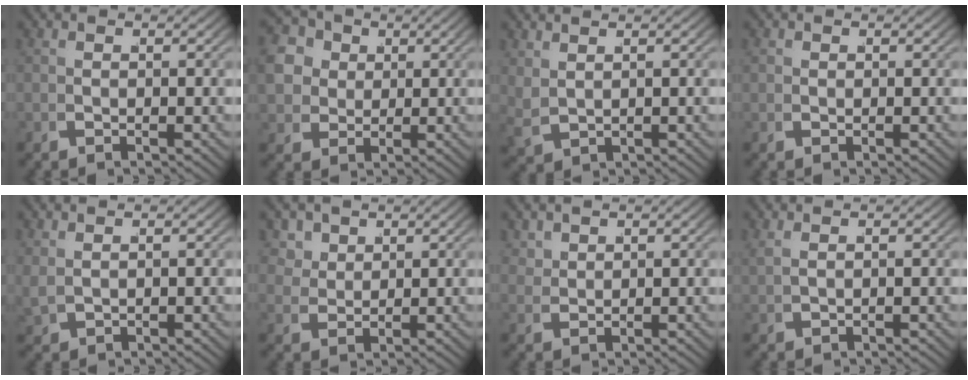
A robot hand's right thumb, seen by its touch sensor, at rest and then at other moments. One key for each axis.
{"total": 10.4, "fx": 1.9, "fy": 8.7, "fz": 5.5, "tx": -0.119, "ty": -0.012, "tz": 0.025}
{"total": 1.7, "fx": 1.0, "fy": 0.8, "fz": 1.1, "tx": -0.030, "ty": 0.000, "tz": 0.031}
{"total": 1.0, "fx": 0.2, "fy": 0.8, "fz": 0.5, "tx": -0.009, "ty": -0.001, "tz": 0.007}
{"total": 1.1, "fx": 0.8, "fy": 0.5, "fz": 0.6, "tx": -0.019, "ty": 0.003, "tz": 0.024}
{"total": 3.2, "fx": 1.9, "fy": 2.0, "fz": 1.6, "tx": -0.035, "ty": -0.008, "tz": 0.045}
{"total": 1.7, "fx": 1.6, "fy": 0.2, "fz": 0.6, "tx": -0.007, "ty": 0.001, "tz": 0.040}
{"total": 1.2, "fx": 1.0, "fy": -0.3, "fz": 0.4, "tx": -0.012, "ty": 0.006, "tz": 0.028}